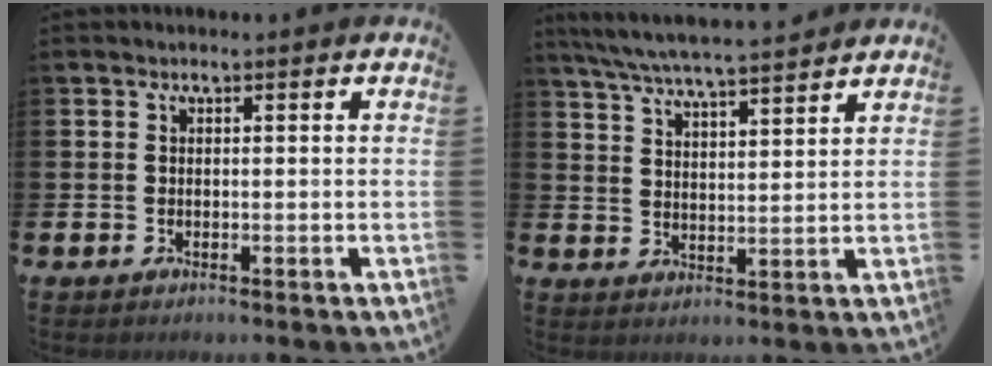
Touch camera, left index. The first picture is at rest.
{"total": 6.4, "force": [6.1, 0.2, 1.8], "torque": [-0.058, -0.033, 0.108]}